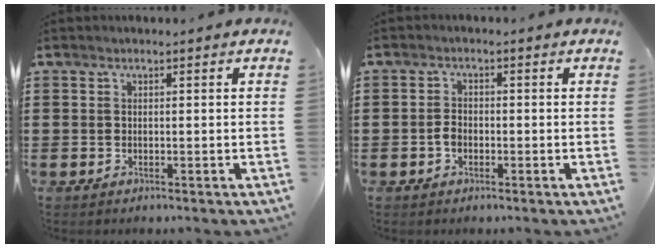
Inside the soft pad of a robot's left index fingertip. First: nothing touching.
{"total": 2.1, "force": [-0.6, 1.3, 1.5], "torque": [-0.037, 0.000, -0.014]}